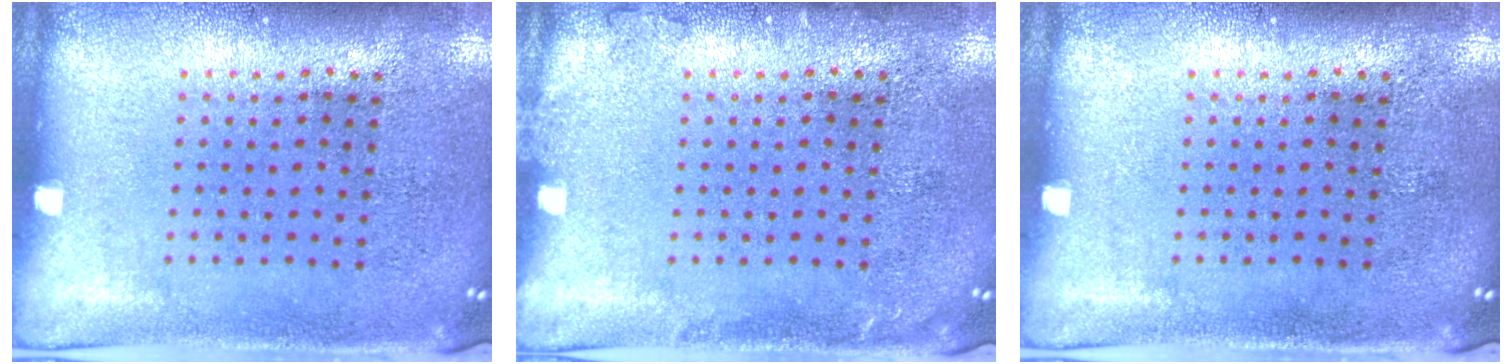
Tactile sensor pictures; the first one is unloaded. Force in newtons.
{"total": 0.9, "press": 0.8, "slide": 0.2}
{"total": 0.0}